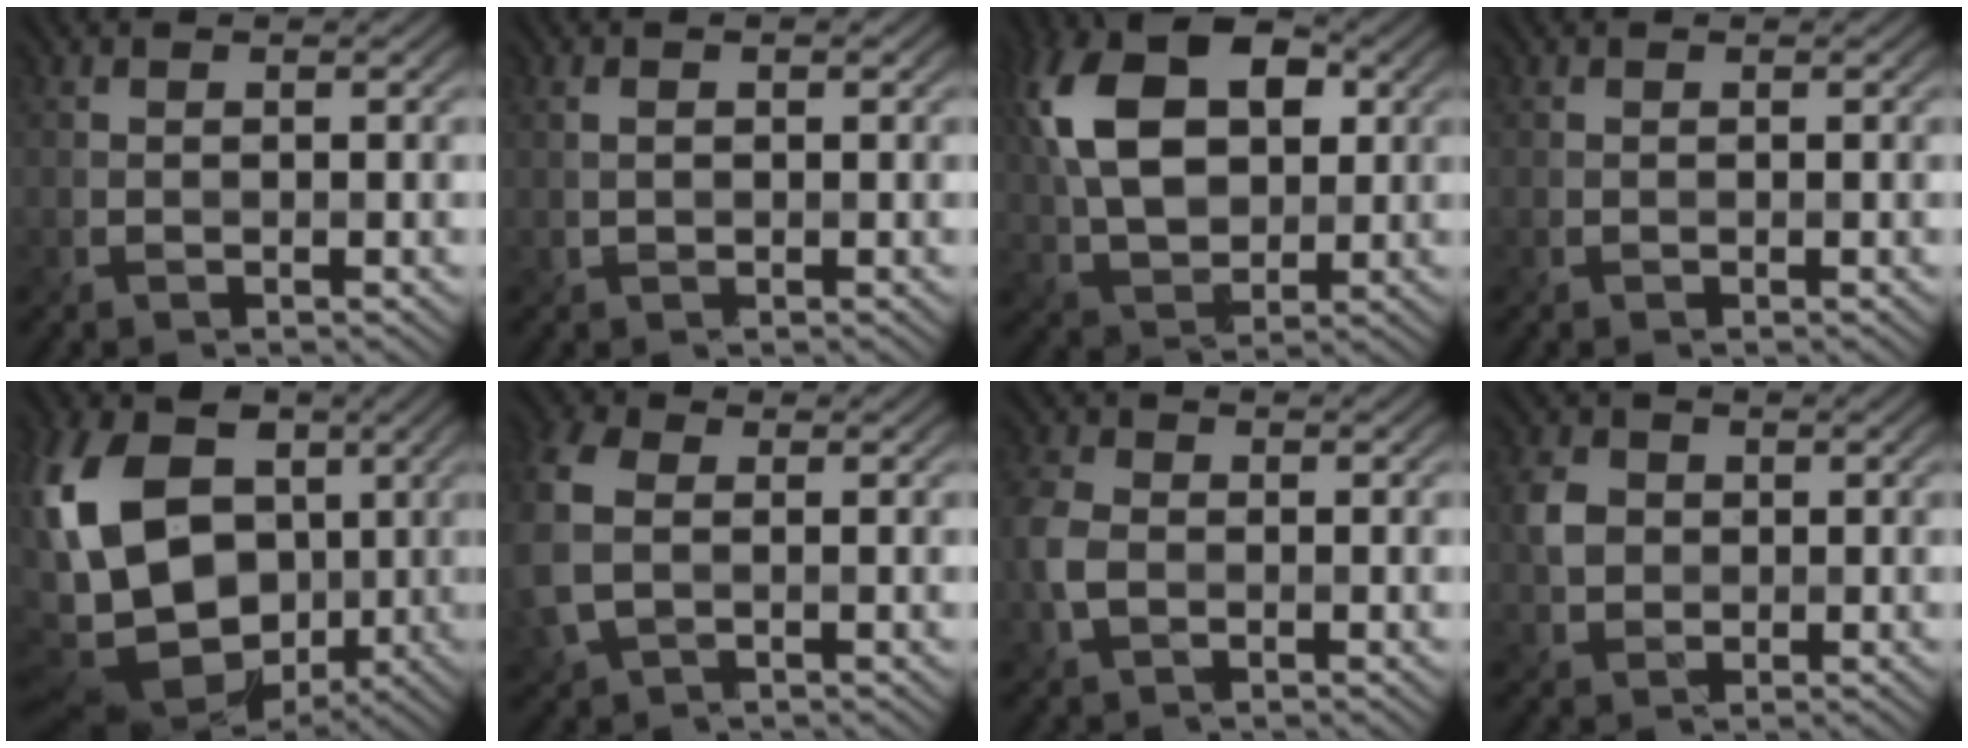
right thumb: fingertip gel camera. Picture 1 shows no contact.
{"total": 1.4, "force": [0.5, 0.7, 1.1], "torque": [-0.020, -0.001, 0.010]}
{"total": 14.2, "force": [3.3, 9.2, 10.3], "torque": [-0.229, 0.021, 0.054]}
{"total": 0.0}
{"total": 18.2, "force": [-1.8, 12.7, 12.9], "torque": [-0.272, -0.002, -0.027]}
{"total": 7.6, "force": [-0.2, 5.3, 5.4], "torque": [-0.176, 0.000, -0.012]}
{"total": 4.3, "force": [-1.0, 3.1, 2.8], "torque": [-0.080, -0.003, -0.029]}
{"total": 3.3, "force": [0.2, 2.9, 1.5], "torque": [-0.038, 0.000, -0.002]}